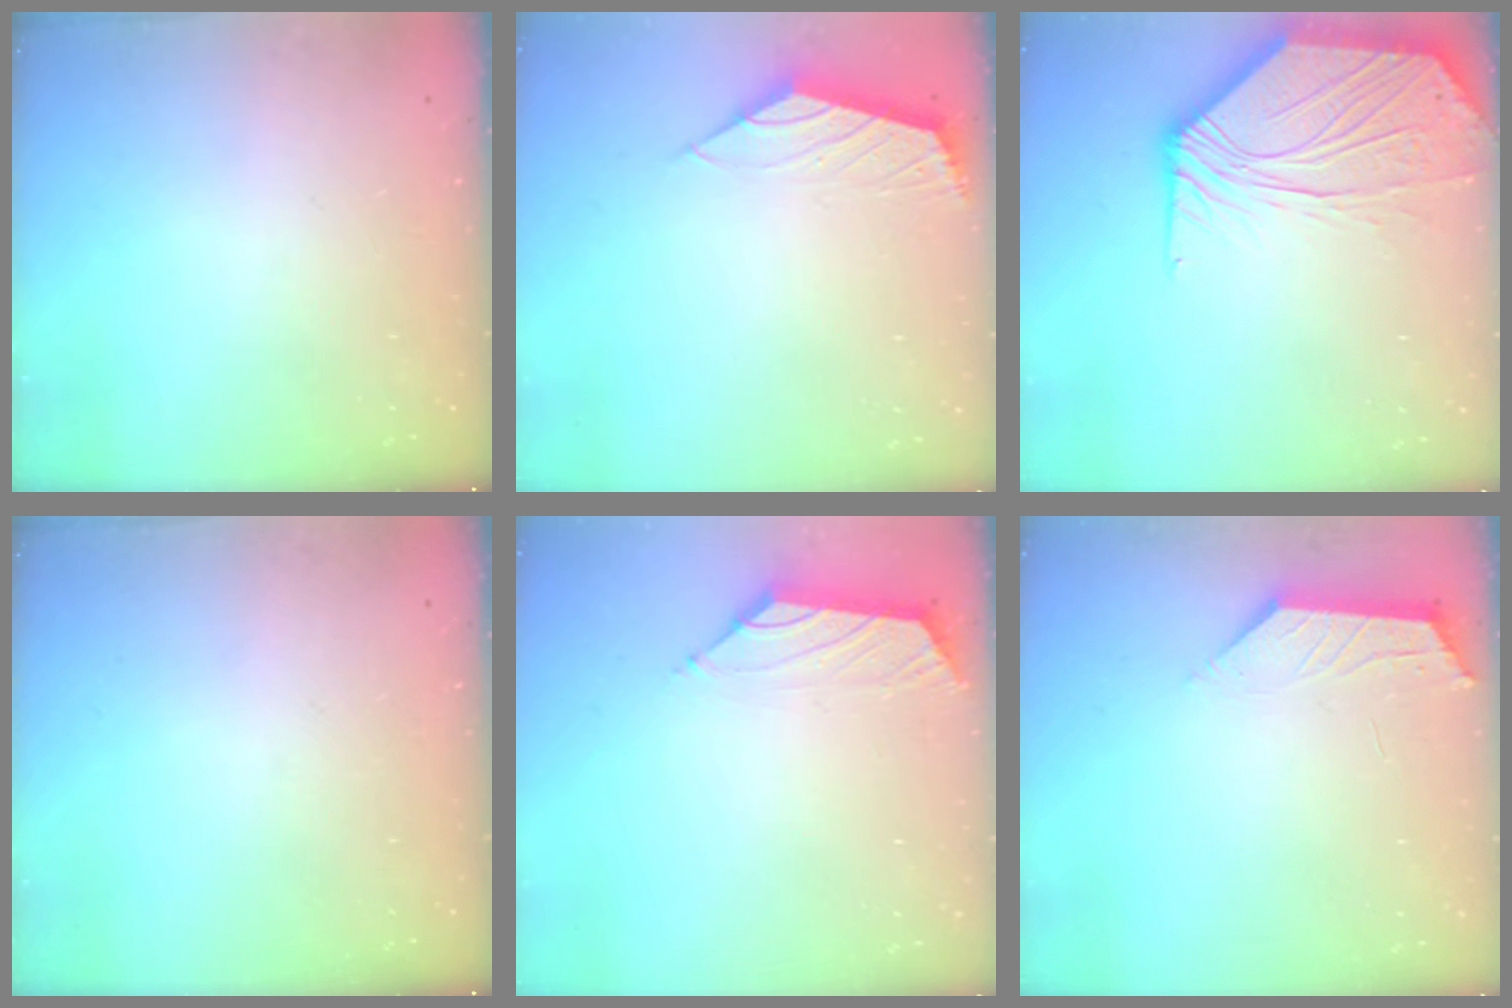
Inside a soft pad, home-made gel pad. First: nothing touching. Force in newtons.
{"total": 2.1, "press": 2.0, "slide": 0.7}
{"total": 12.3, "press": 12.2, "slide": 1.9}
{"total": 0.0}
{"total": 1.6, "press": 1.4, "slide": 0.6}
{"total": 1.8, "press": 1.7, "slide": 0.3}